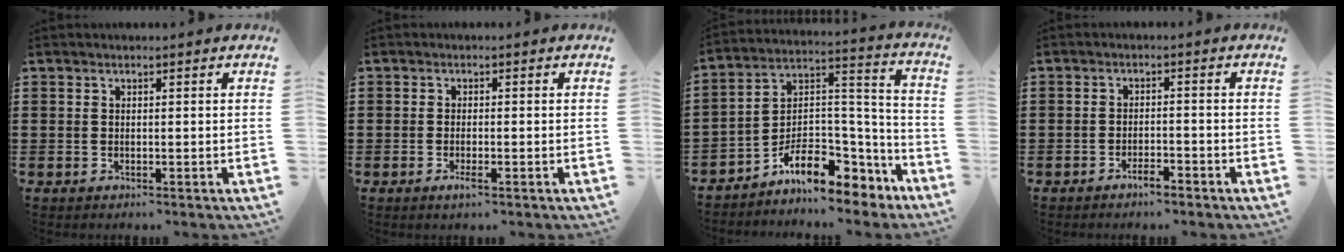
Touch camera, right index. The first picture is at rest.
{"total": 1.5, "force": [-0.8, 0.2, 1.3], "torque": [-0.030, -0.008, -0.016]}
{"total": 9.2, "force": [-6.1, 5.1, 4.7], "torque": [-0.078, 0.009, -0.106]}
{"total": 2.5, "force": [-2.1, 0.4, 1.2], "torque": [-0.024, 0.002, -0.040]}